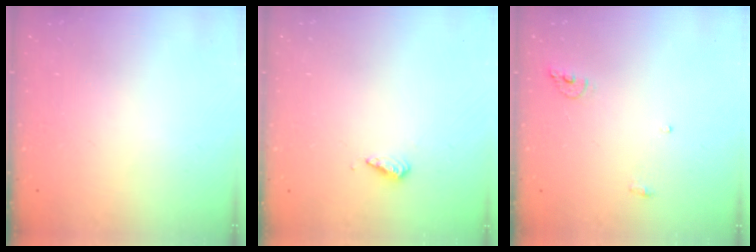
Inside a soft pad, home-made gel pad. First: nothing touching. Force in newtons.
{"total": 2.8, "press": 2.8, "slide": 0.7}
{"total": 6.3, "press": 6.3, "slide": 0.3}